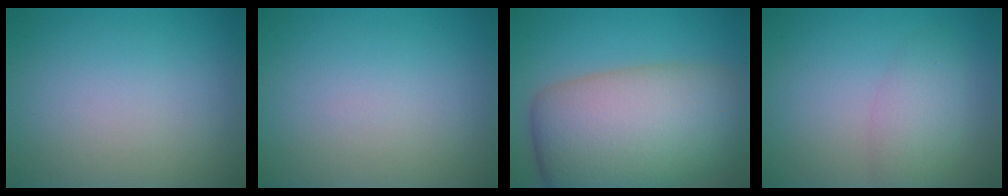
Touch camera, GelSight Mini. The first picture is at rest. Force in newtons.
{"total": 0.0}
{"total": 12.7, "press": 12.7, "slide": 0.6}
{"total": 3.0, "press": 3.0, "slide": 0.0}